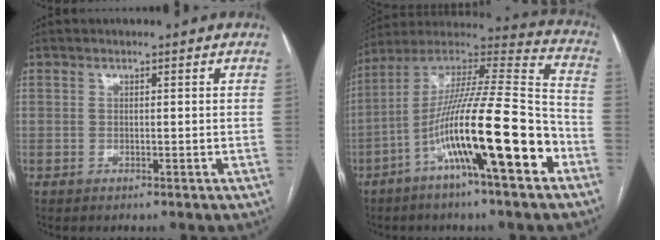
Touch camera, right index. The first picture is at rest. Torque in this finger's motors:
{"motor_torque": [1.36, -0.78, 1.05, 0.21]}